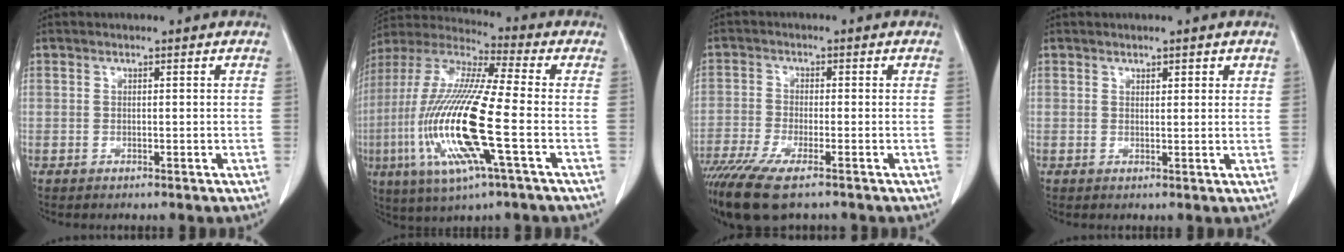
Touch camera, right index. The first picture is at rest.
{"total": 19.3, "force": [-4.6, 1.6, 18.7], "torque": [-0.403, -0.019, -0.091]}
{"total": 10.1, "force": [-7.2, 1.8, 6.8], "torque": [-0.123, -0.024, -0.124]}
{"total": 1.7, "force": [1.2, 0.6, 1.1], "torque": [-0.014, 0.000, 0.017]}